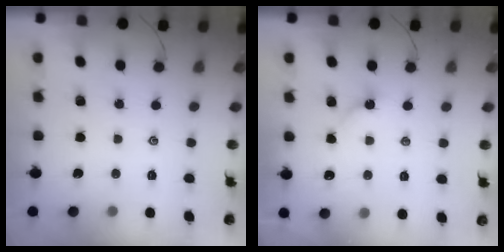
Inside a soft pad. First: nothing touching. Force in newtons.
{"total": 2.7, "press": 2.7, "slide": 0.4}